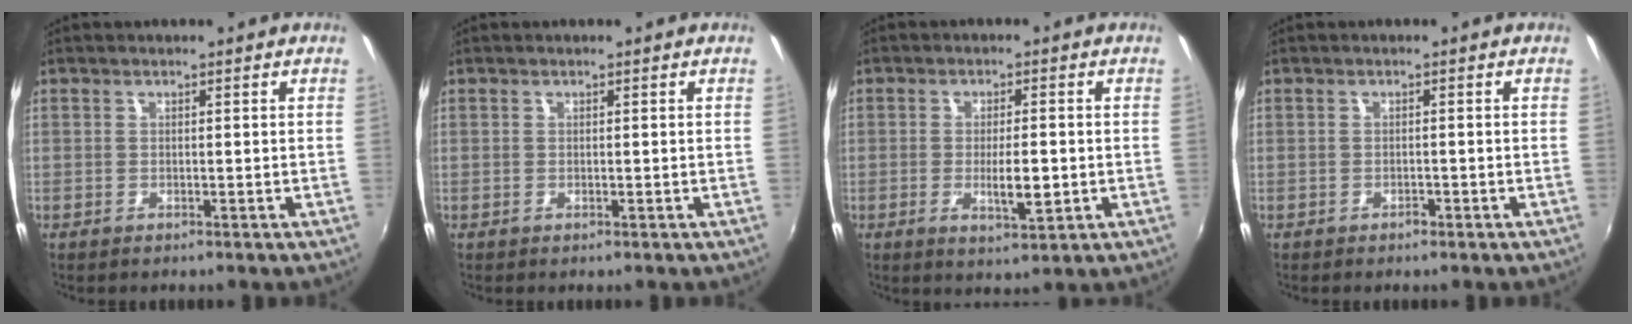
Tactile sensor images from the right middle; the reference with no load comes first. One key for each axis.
{"total": 0.0}
{"total": 5.8, "fx": -1.1, "fy": 1.6, "fz": 5.4, "tx": -0.095, "ty": -0.010, "tz": -0.014}
{"total": 0.9, "fx": -0.7, "fy": 0.5, "fz": 0.0, "tx": -0.001, "ty": -0.002, "tz": -0.011}